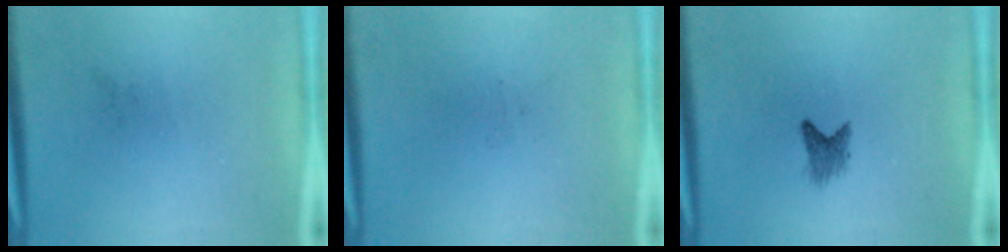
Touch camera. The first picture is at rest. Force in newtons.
{"total": 0.0}
{"total": 2.1}